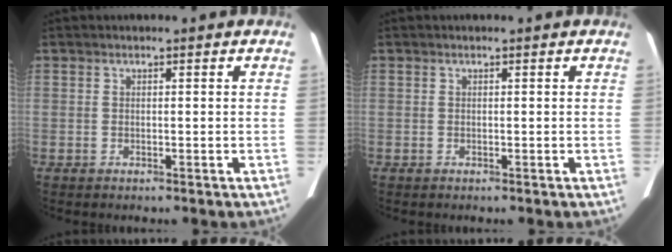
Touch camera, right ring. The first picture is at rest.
{"total": 0.0}